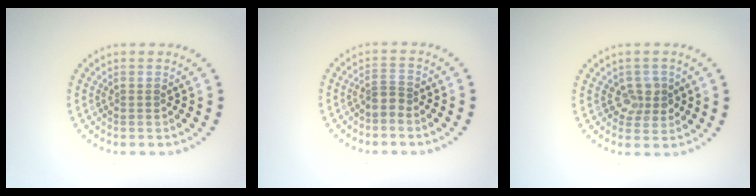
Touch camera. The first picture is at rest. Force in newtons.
{"total": 1.3, "press": 0.8, "slide": 0.9}
{"total": 2.4, "press": 2.2, "slide": 0.9}